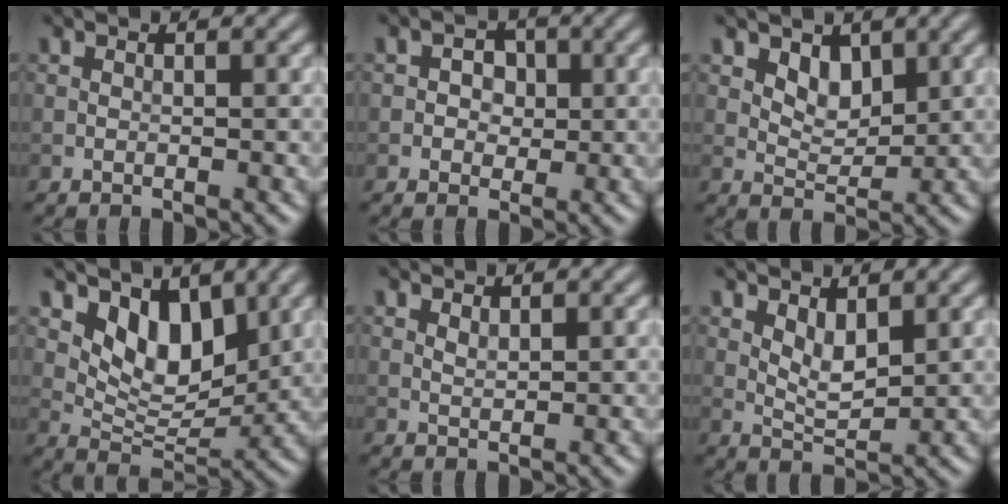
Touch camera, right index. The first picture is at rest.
{"total": 2.2, "force": [0.2, 1.9, 1.0], "torque": [0.002, 0.001, -0.009]}
{"total": 2.5, "force": [1.4, 1.5, 1.5], "torque": [-0.026, -0.010, 0.025]}
{"total": 5.3, "force": [2.6, 3.0, 3.5], "torque": [-0.061, -0.020, 0.044]}
{"total": 0.7, "force": [0.5, 0.2, 0.4], "torque": [-0.013, -0.003, 0.012]}
{"total": 2.6, "force": [1.2, 1.1, 2.0], "torque": [-0.040, -0.005, 0.026]}